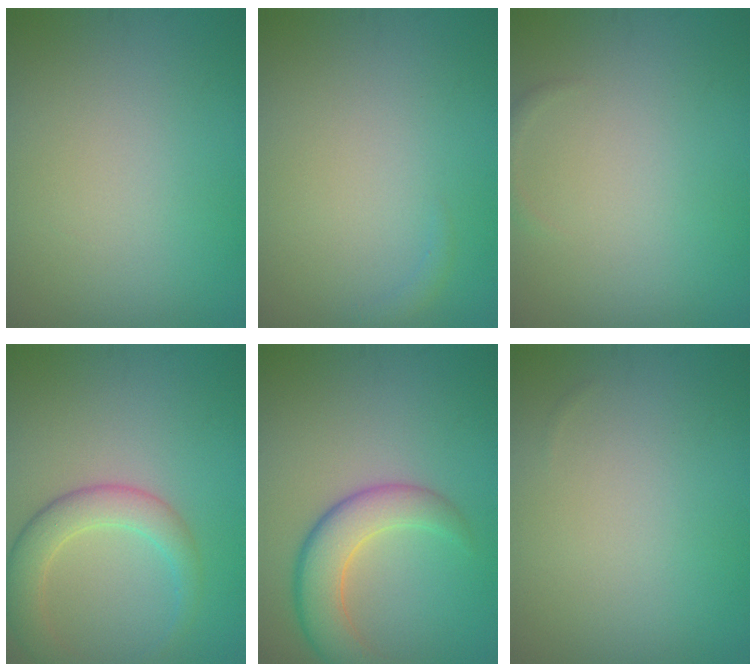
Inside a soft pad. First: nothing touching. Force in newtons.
{"total": 0.5, "press": 0.5, "slide": 0.1}
{"total": 0.6, "press": 0.6, "slide": 0.1}
{"total": 4.1, "press": 4.1, "slide": 0.3}
{"total": 5.2, "press": 5.2, "slide": 0.3}
{"total": 0.0}